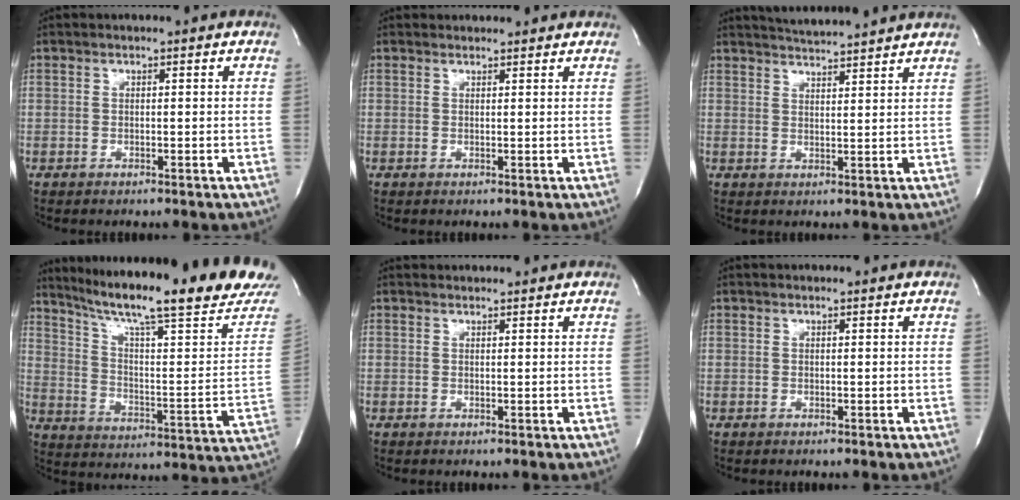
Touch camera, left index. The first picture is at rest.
{"total": 2.8, "force": [2.6, 0.8, 0.0], "torque": [-0.005, 0.010, 0.026]}
{"total": 7.7, "force": [7.4, -0.7, 2.1], "torque": [-0.047, 0.009, 0.103]}
{"total": 25.8, "force": [21.2, 0.4, 14.6], "torque": [-0.229, -0.069, 0.287]}
{"total": 3.6, "force": [3.5, 0.7, 0.4], "torque": [-0.009, 0.023, 0.040]}
{"total": 1.1, "force": [1.1, 0.3, 0.1], "torque": [-0.010, 0.011, 0.011]}